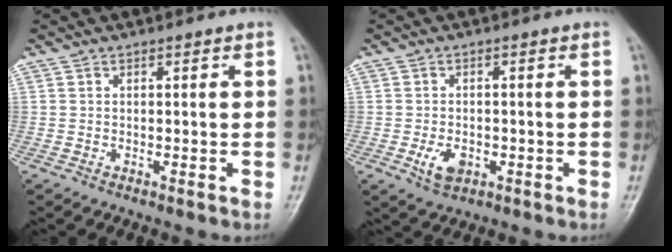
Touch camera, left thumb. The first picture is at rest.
{"total": 4.4, "force": [-1.5, 2.8, 3.1], "torque": [-0.051, 0.003, -0.021]}